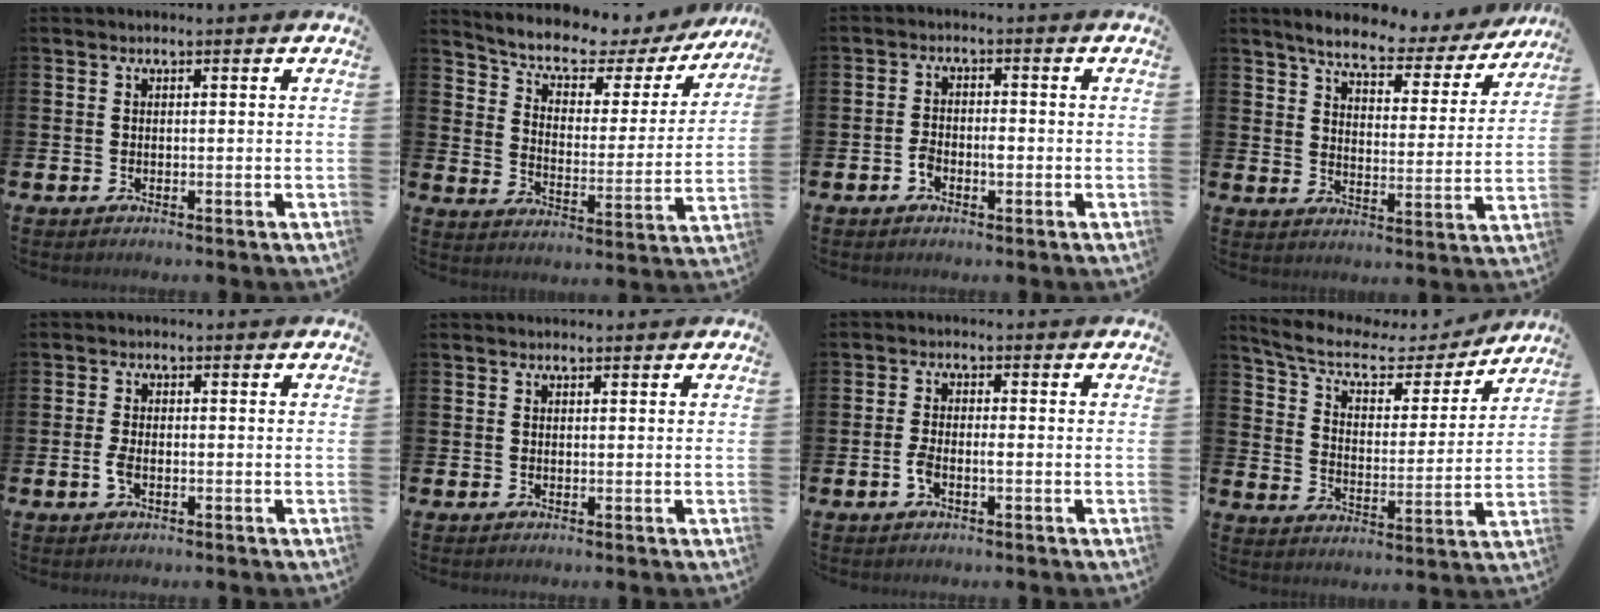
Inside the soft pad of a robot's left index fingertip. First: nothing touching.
{"total": 6.7, "force": [5.7, 2.4, 2.5], "torque": [-0.086, -0.040, 0.093]}
{"total": 2.2, "force": [-0.9, 1.2, 1.7], "torque": [-0.030, 0.005, -0.018]}
{"total": 6.7, "force": [6.0, 1.5, 2.5], "torque": [-0.066, -0.041, 0.097]}
{"total": 2.2, "force": [-0.7, 1.1, 1.8], "torque": [-0.033, 0.001, -0.012]}
{"total": 0.6, "force": [0.5, 0.2, 0.1], "torque": [0.005, -0.002, 0.008]}
{"total": 2.2, "force": [-0.9, 0.8, 1.9], "torque": [-0.034, 0.002, -0.016]}
{"total": 7.9, "force": [6.2, 3.2, 3.6], "torque": [-0.099, -0.038, 0.101]}